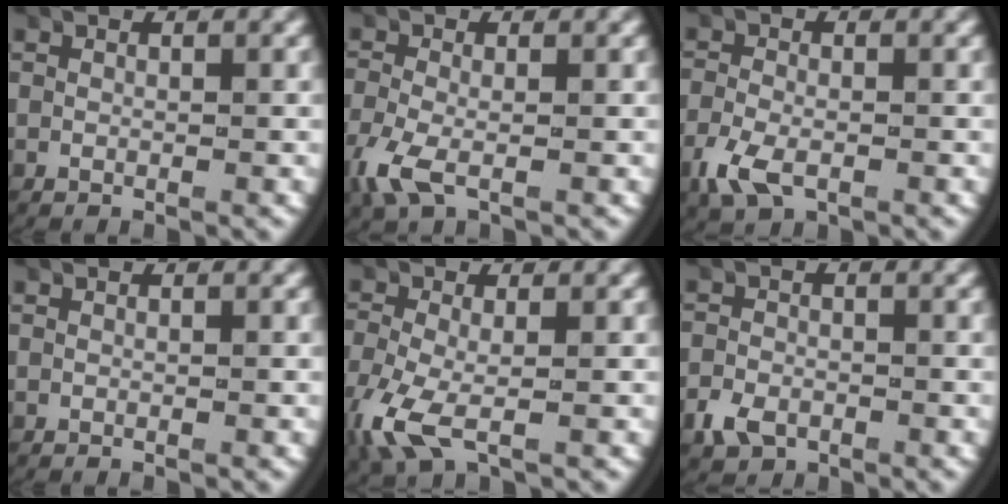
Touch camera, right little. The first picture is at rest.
{"total": 3.0, "force": [-1.5, 1.7, 2.0], "torque": [-0.062, -0.016, -0.022]}
{"total": 3.5, "force": [-2.1, 2.1, 1.9], "torque": [-0.058, -0.015, -0.031]}
{"total": 0.0}
{"total": 4.0, "force": [-1.6, 2.3, 2.8], "torque": [-0.091, -0.025, -0.018]}
{"total": 2.7, "force": [-1.8, 1.8, 0.8], "torque": [-0.024, -0.011, -0.028]}